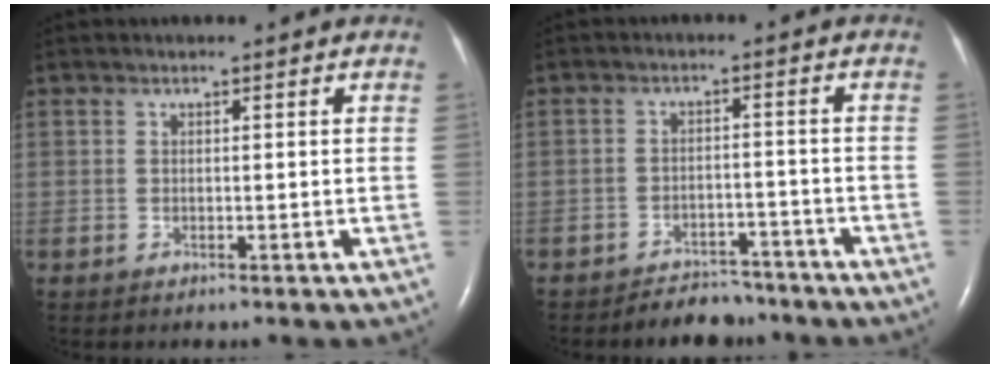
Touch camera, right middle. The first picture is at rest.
{"total": 5.3, "force": [-4.8, 2.1, 0.3], "torque": [-0.002, 0.003, -0.075]}